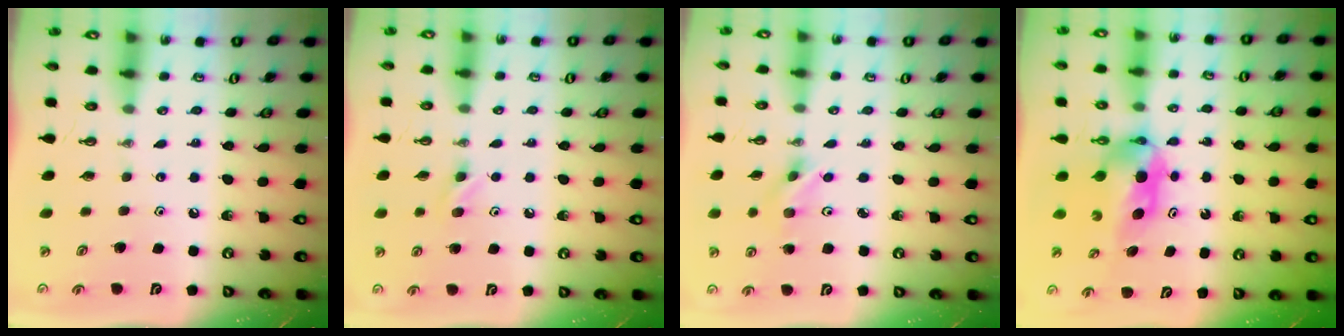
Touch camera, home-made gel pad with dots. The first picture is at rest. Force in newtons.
{"total": 5.1, "press": 4.9, "slide": 1.4}
{"total": 3.6, "press": 2.8, "slide": 2.3}
{"total": 6.1, "press": 5.0, "slide": 3.6}